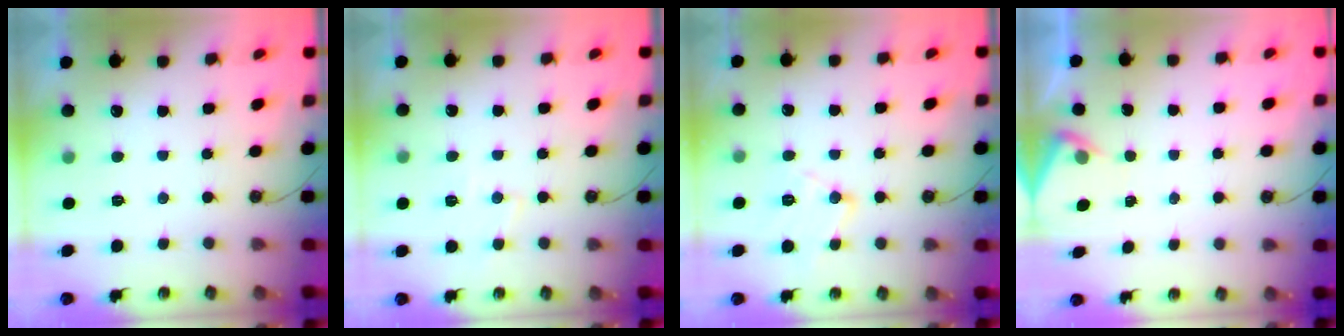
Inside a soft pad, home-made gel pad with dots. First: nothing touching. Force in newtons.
{"total": 4.6, "press": 4.5, "slide": 0.8}
{"total": 11.2, "press": 11.1, "slide": 0.8}
{"total": 3.3, "press": 3.3, "slide": 0.5}